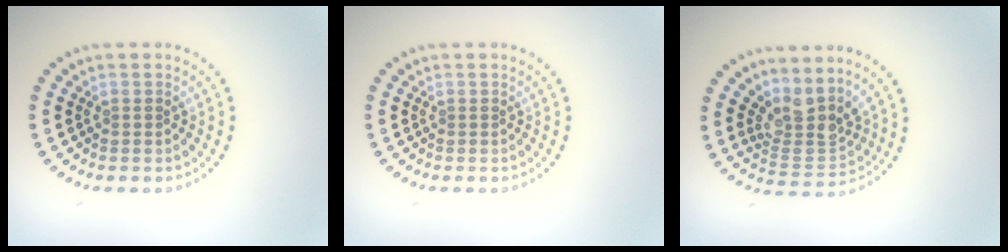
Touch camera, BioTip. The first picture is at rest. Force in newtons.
{"total": 0.0}
{"total": 3.7, "press": 2.6, "slide": 2.6}